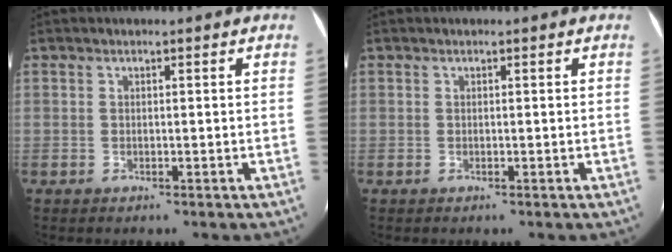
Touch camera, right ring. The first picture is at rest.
{"total": 0.0}